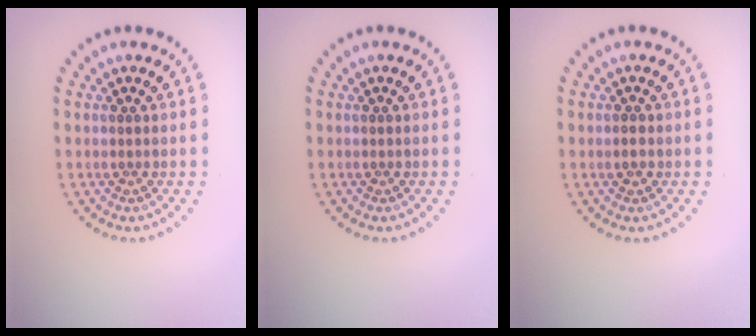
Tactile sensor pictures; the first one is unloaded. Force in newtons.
{"total": 0.0}
{"total": 1.0, "press": 0.9, "slide": 0.4}